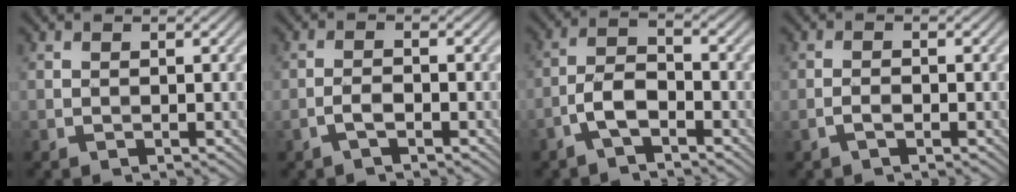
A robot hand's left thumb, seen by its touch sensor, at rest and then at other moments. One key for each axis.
{"total": 2.0, "fx": -1.3, "fy": 0.4, "fz": 1.5, "tx": -0.033, "ty": 0.006, "tz": -0.029}
{"total": 4.2, "fx": -2.6, "fy": 1.3, "fz": 3.0, "tx": -0.064, "ty": 0.011, "tz": -0.060}
{"total": 1.5, "fx": -0.9, "fy": 0.5, "fz": 1.1, "tx": -0.024, "ty": 0.004, "tz": -0.021}